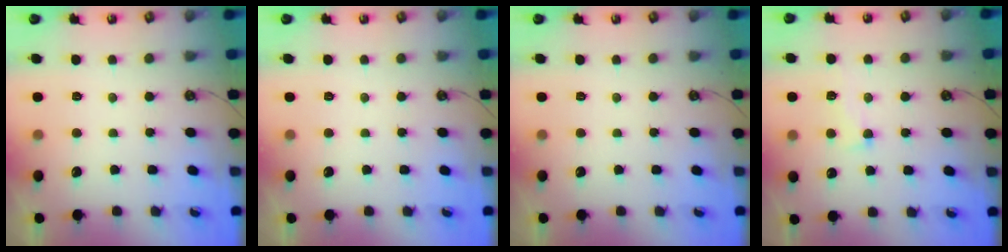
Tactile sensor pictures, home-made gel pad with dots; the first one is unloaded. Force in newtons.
{"total": 0.0}
{"total": 0.0}
{"total": 2.4, "press": 2.2, "slide": 1.0}